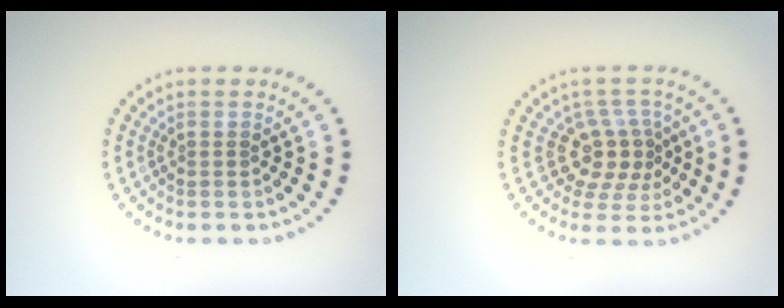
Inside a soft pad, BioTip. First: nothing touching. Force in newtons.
{"total": 3.4, "press": 2.6, "slide": 2.2}